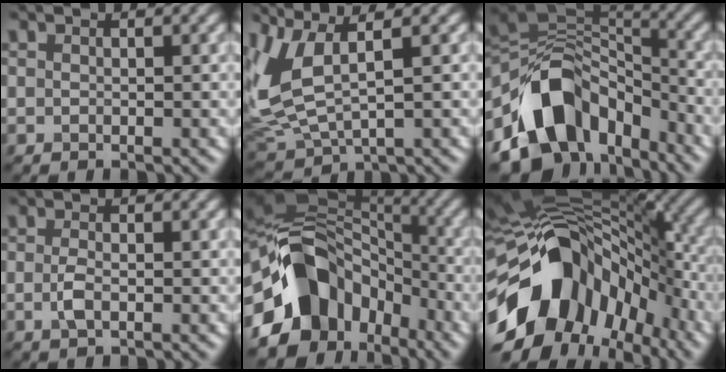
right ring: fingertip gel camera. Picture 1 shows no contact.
{"total": 6.2, "force": [2.2, 2.7, 5.1], "torque": [-0.137, 0.000, 0.049]}
{"total": 11.9, "force": [-5.7, 8.1, 6.5], "torque": [-0.107, 0.016, -0.114]}
{"total": 1.7, "force": [-0.4, 0.7, 1.4], "torque": [-0.034, -0.003, -0.012]}
{"total": 12.8, "force": [-4.4, 9.5, 7.2], "torque": [-0.125, 0.020, -0.099]}
{"total": 16.1, "force": [-5.1, 10.7, 10.9], "torque": [-0.200, 0.003, -0.088]}